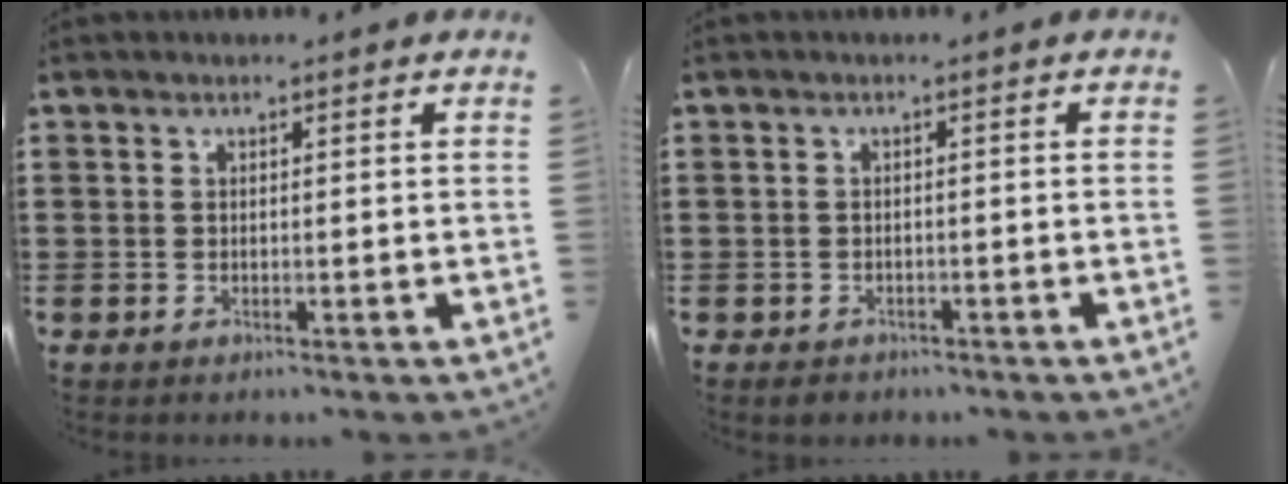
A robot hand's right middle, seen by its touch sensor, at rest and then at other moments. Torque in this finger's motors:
{"motor_torque": [1.60, 0.42, 0.08, 0.03]}